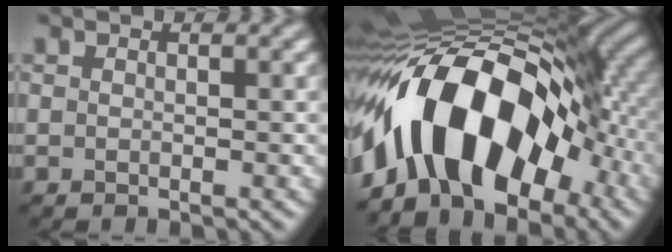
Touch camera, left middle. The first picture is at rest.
{"total": 15.0, "force": [-4.7, 8.6, 11.3], "torque": [-0.175, 0.020, -0.090]}